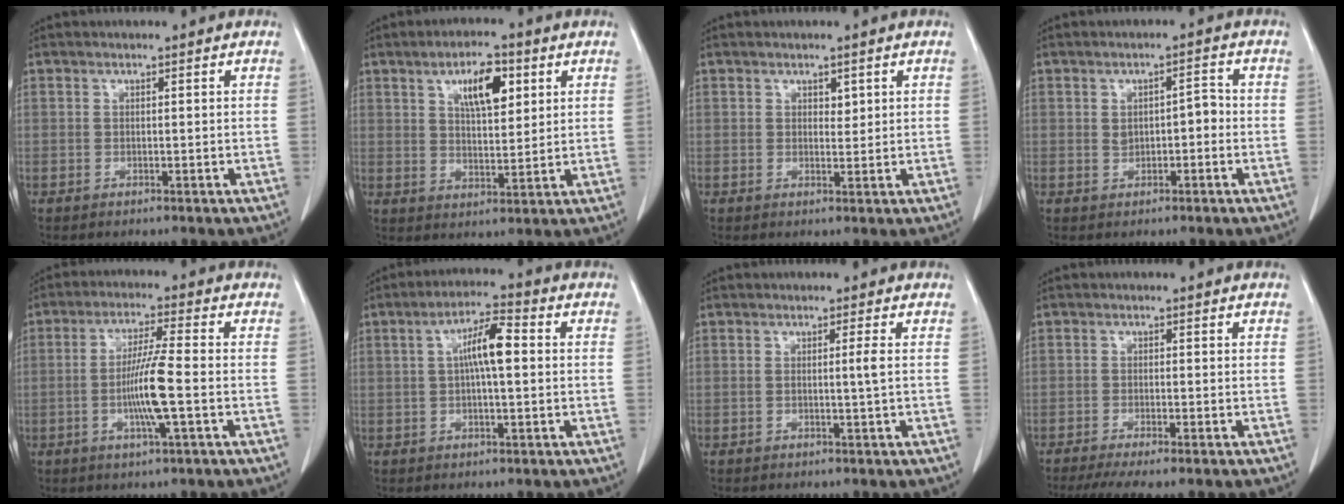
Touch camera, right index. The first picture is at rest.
{"total": 7.9, "force": [3.5, 2.7, 6.5], "torque": [-0.112, 0.005, 0.062]}
{"total": 1.5, "force": [0.8, 0.8, 0.9], "torque": [-0.011, -0.004, 0.015]}
{"total": 3.3, "force": [-0.2, 1.7, 2.8], "torque": [-0.044, 0.019, 0.003]}
{"total": 8.1, "force": [-1.7, -0.3, 7.9], "torque": [-0.153, -0.007, -0.034]}
{"total": 6.9, "force": [0.9, 1.3, 6.7], "torque": [-0.125, 0.018, 0.012]}
{"total": 1.4, "force": [0.0, -0.6, 1.3], "torque": [-0.021, -0.002, -0.002]}
{"total": 6.6, "force": [-5.2, 0.5, 4.0], "torque": [-0.058, -0.010, -0.080]}